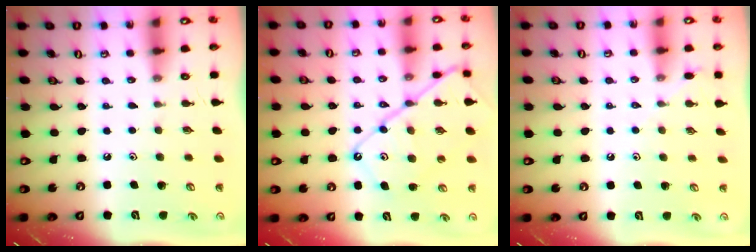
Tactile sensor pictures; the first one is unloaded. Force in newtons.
{"total": 14.9, "press": 14.8, "slide": 1.7}
{"total": 5.7, "press": 5.6, "slide": 0.8}